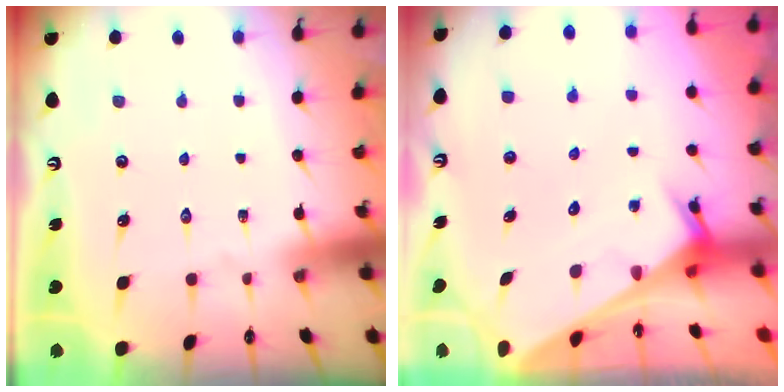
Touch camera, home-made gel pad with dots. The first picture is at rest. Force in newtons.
{"total": 3.2, "press": 3.2, "slide": 0.2}